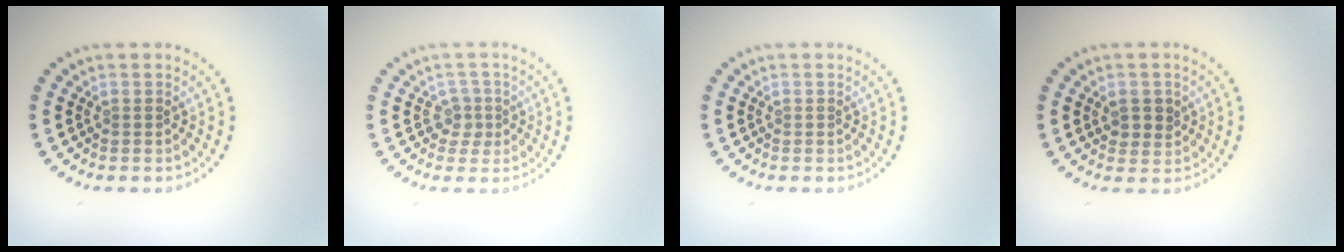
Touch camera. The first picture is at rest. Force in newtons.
{"total": 1.6, "press": 1.3, "slide": 0.9}
{"total": 0.0}
{"total": 2.0, "press": 1.9, "slide": 0.5}